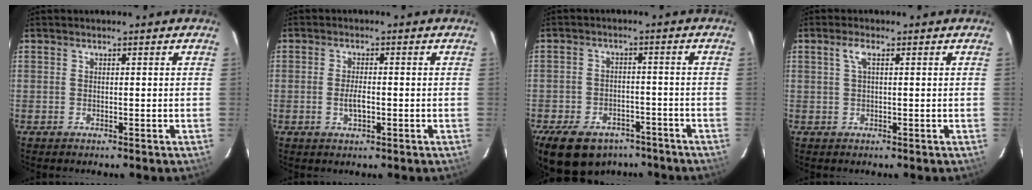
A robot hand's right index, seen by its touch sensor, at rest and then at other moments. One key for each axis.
{"total": 2.8, "fx": -0.8, "fy": 1.0, "fz": 2.5, "tx": -0.049, "ty": -0.004, "tz": -0.012}
{"total": 17.1, "fx": -11.9, "fy": 9.5, "fz": 7.8, "tx": -0.184, "ty": -0.007, "tz": -0.169}
{"total": 2.0, "fx": 0.7, "fy": 0.3, "fz": 1.9, "tx": -0.039, "ty": 0.006, "tz": 0.012}